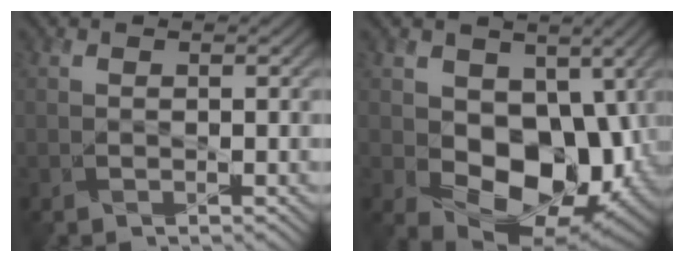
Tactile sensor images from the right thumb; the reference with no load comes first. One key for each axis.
{"total": 12.1, "fx": -0.3, "fy": 8.7, "fz": 8.4, "tx": -0.145, "ty": -0.030, "tz": -0.005}